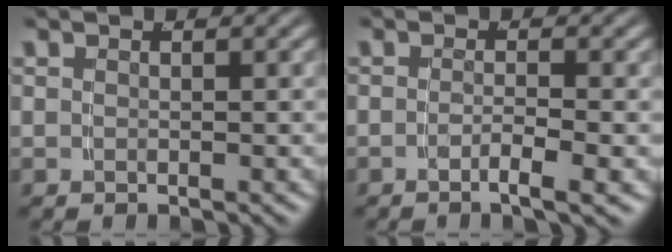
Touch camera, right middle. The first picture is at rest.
{"total": 2.2, "force": [-1.4, -0.4, 1.6], "torque": [-0.030, -0.006, -0.024]}